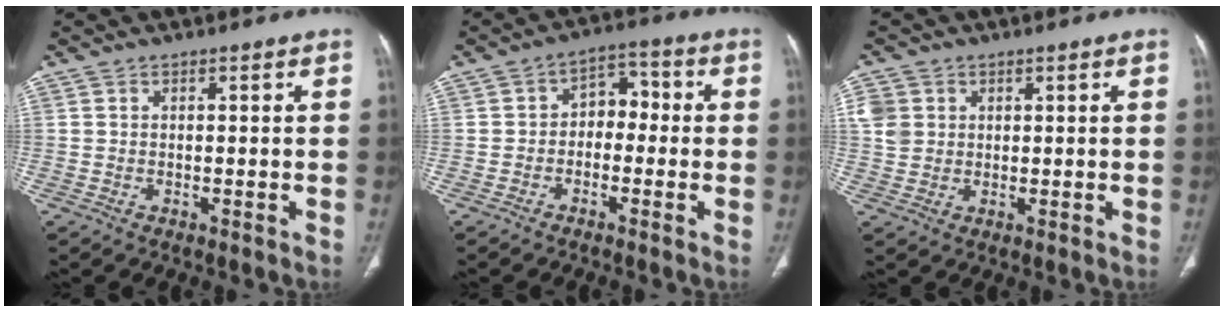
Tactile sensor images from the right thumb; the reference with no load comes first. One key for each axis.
{"total": 6.0, "fx": -1.0, "fy": 4.4, "fz": 4.0, "tx": -0.032, "ty": 0.035, "tz": -0.030}
{"total": 5.1, "fx": 1.4, "fy": 4.5, "fz": 2.1, "tx": -0.030, "ty": 0.002, "tz": 0.031}